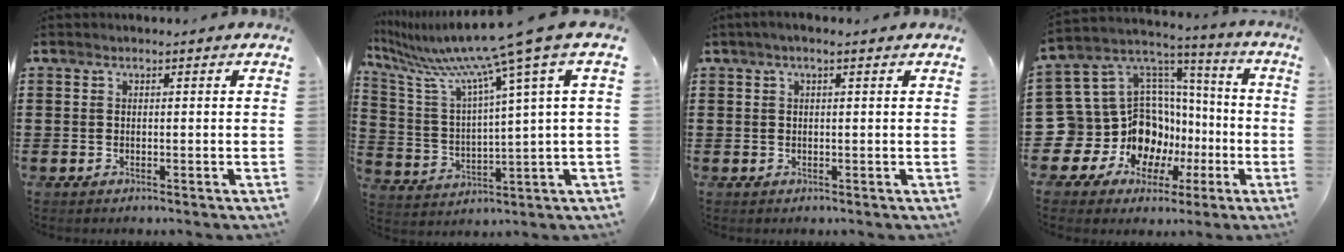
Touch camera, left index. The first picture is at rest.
{"total": 11.7, "force": [8.5, -0.6, 8.0], "torque": [-0.188, -0.052, 0.133]}
{"total": 1.2, "force": [0.4, 0.1, 1.1], "torque": [-0.019, 0.000, 0.008]}
{"total": 14.4, "force": [-3.4, 13.1, 5.0], "torque": [-0.130, -0.036, -0.022]}